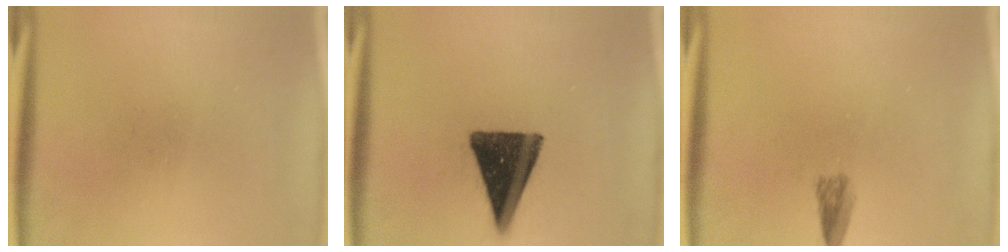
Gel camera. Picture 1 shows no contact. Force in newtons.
{"total": 14.3}
{"total": 2.0}